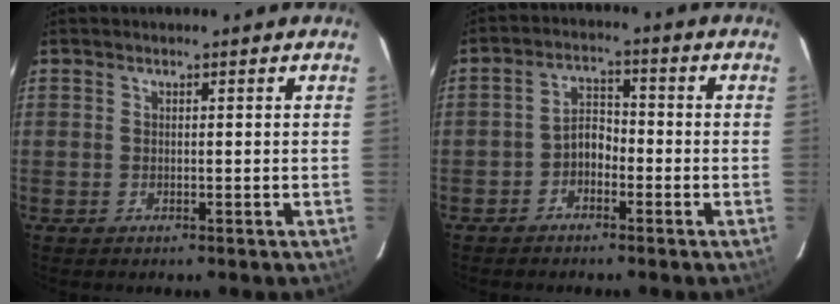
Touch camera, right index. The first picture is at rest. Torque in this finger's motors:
{"motor_torque": [0.52, -0.35, 0.25, 0.06]}